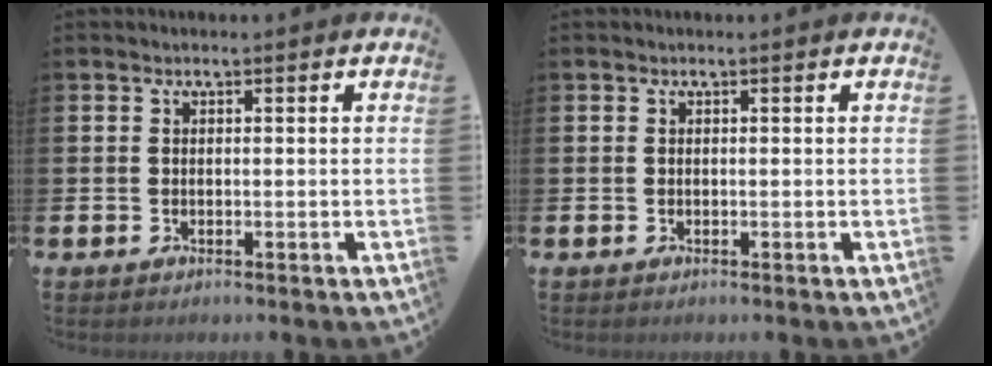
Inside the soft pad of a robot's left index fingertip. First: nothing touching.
{"total": 0.0}